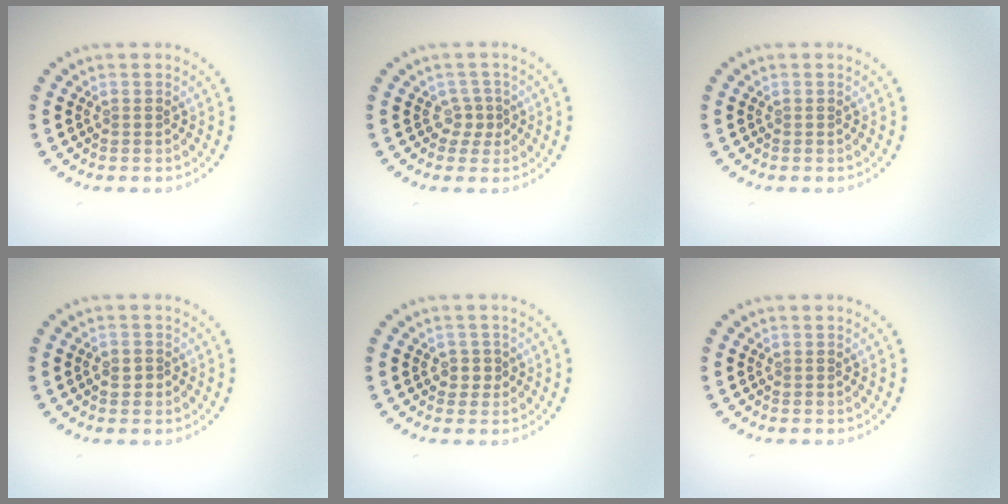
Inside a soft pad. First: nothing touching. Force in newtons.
{"total": 1.6, "press": 1.0, "slide": 1.2}
{"total": 0.0}
{"total": 1.3, "press": 1.3, "slide": 0.4}
{"total": 1.4, "press": 1.2, "slide": 0.8}
{"total": 0.0}